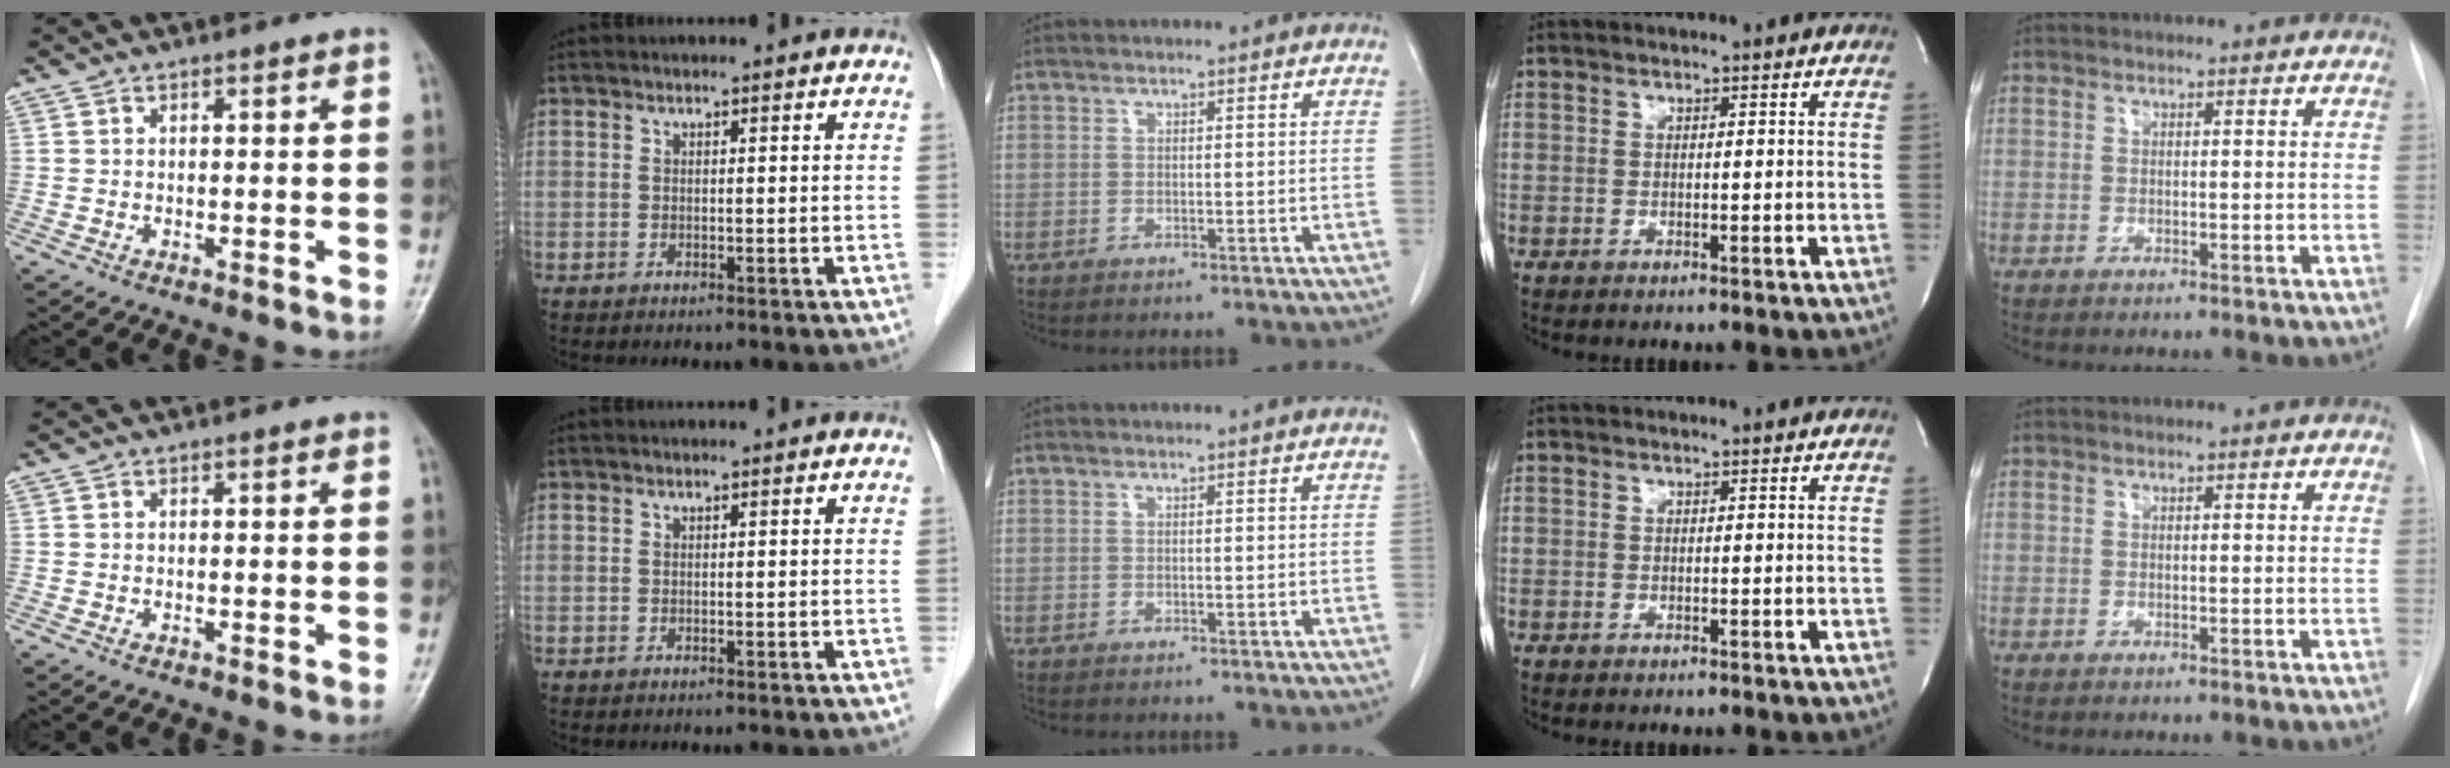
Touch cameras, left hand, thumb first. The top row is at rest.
{}